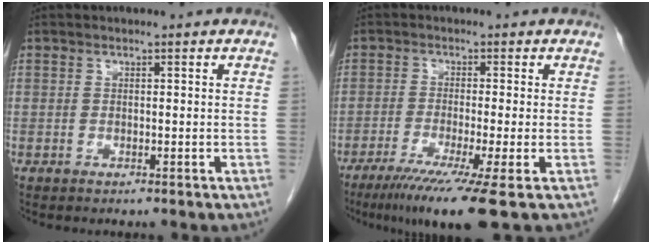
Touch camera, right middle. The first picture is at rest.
{"total": 9.4, "force": [-6.1, -1.4, 7.1], "torque": [-0.113, -0.030, -0.098]}